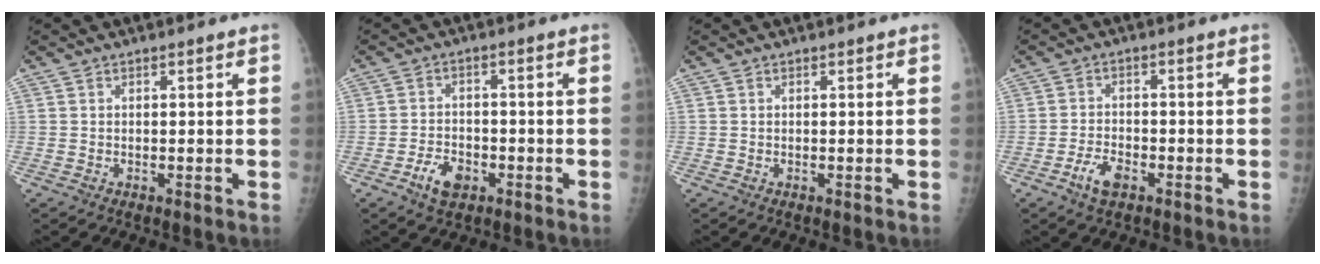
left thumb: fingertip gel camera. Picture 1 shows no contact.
{"total": 5.4, "force": [-2.8, 3.3, 3.2], "torque": [-0.048, 0.018, -0.047]}
{"total": 0.0}
{"total": 4.5, "force": [-2.6, 2.1, 3.0], "torque": [-0.056, 0.017, -0.045]}